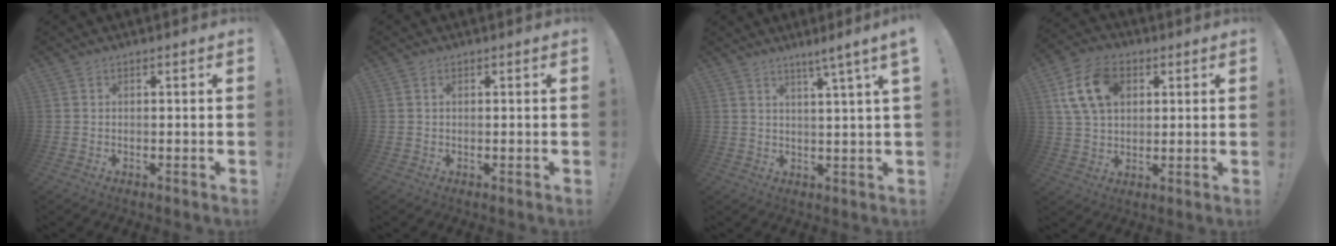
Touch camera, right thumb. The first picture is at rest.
{"total": 0.6, "force": [0.2, 0.5, 0.4], "torque": [-0.001, -0.001, 0.002]}
{"total": 5.7, "force": [3.2, -1.2, 4.6], "torque": [-0.066, -0.024, 0.046]}
{"total": 14.3, "force": [5.0, 9.8, 9.2], "torque": [-0.162, -0.005, 0.097]}